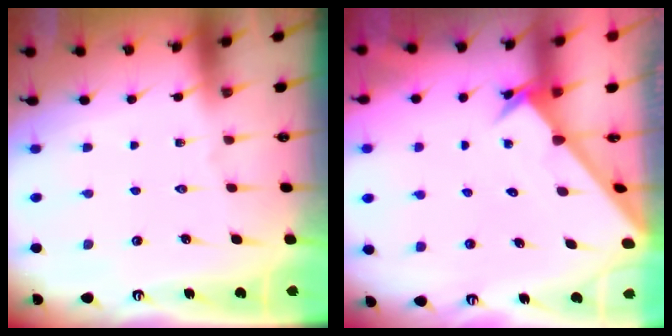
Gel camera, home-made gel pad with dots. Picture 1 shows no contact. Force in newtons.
{"total": 2.4, "press": 2.4, "slide": 0.2}